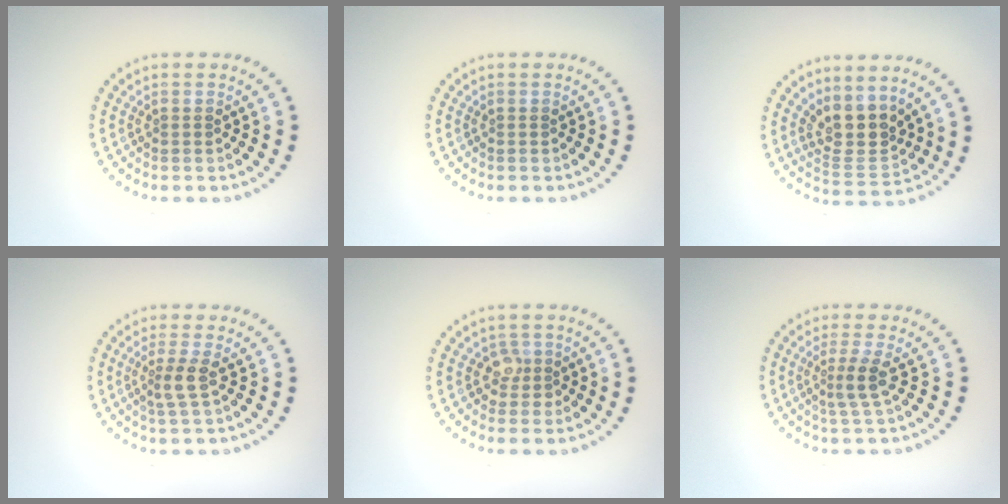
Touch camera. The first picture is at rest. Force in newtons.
{"total": 0.0}
{"total": 3.8, "press": 3.1, "slide": 2.1}
{"total": 2.1, "press": 1.6, "slide": 1.3}
{"total": 1.6, "press": 1.4, "slide": 0.9}
{"total": 2.0, "press": 1.4, "slide": 1.4}